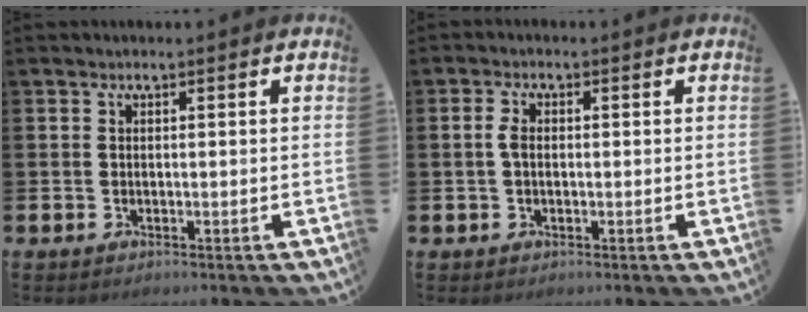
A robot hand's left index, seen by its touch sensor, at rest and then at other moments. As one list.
[{"total": 2.1, "force": [0.1, 1.2, 1.7], "torque": [-0.032, 0.006, 0.000]}]